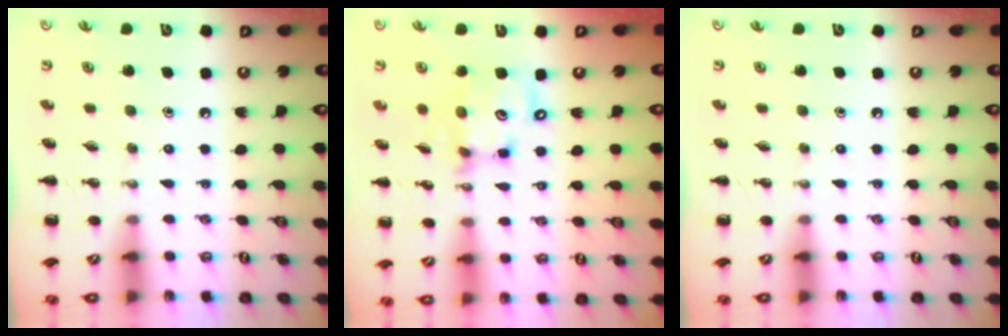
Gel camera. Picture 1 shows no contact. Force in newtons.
{"total": 12.6, "press": 12.3, "slide": 2.6}
{"total": 0.0}